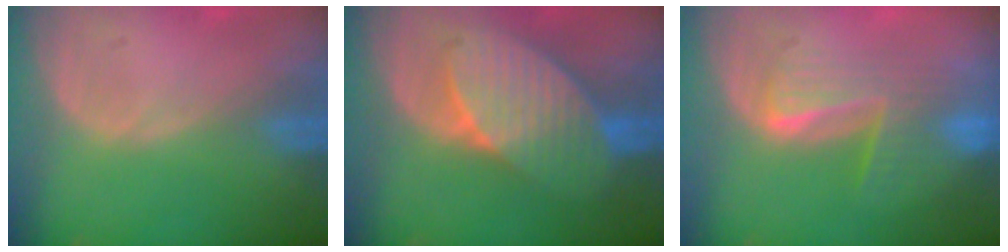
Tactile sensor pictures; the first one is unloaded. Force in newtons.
{"total": 8.2, "press": 8.2, "slide": 0.3}
{"total": 6.5, "press": 6.4, "slide": 1.2}